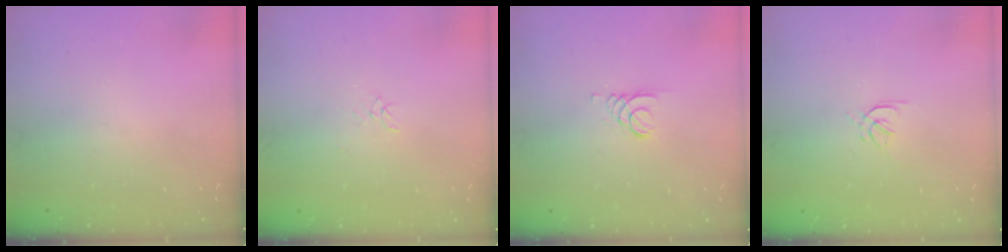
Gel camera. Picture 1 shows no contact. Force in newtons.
{"total": 3.5, "press": 3.5, "slide": 0.2}
{"total": 0.7, "press": 0.7, "slide": 0.1}
{"total": 1.5, "press": 1.4, "slide": 0.6}